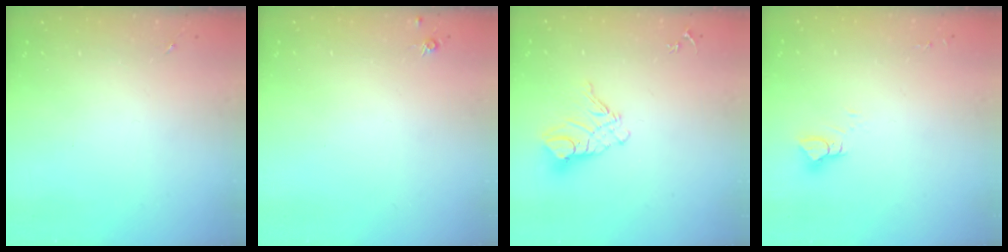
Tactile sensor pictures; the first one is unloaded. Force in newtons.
{"total": 4.4, "press": 4.3, "slide": 0.5}
{"total": 12.1, "press": 12.0, "slide": 1.2}
{"total": 4.0, "press": 4.0, "slide": 0.3}